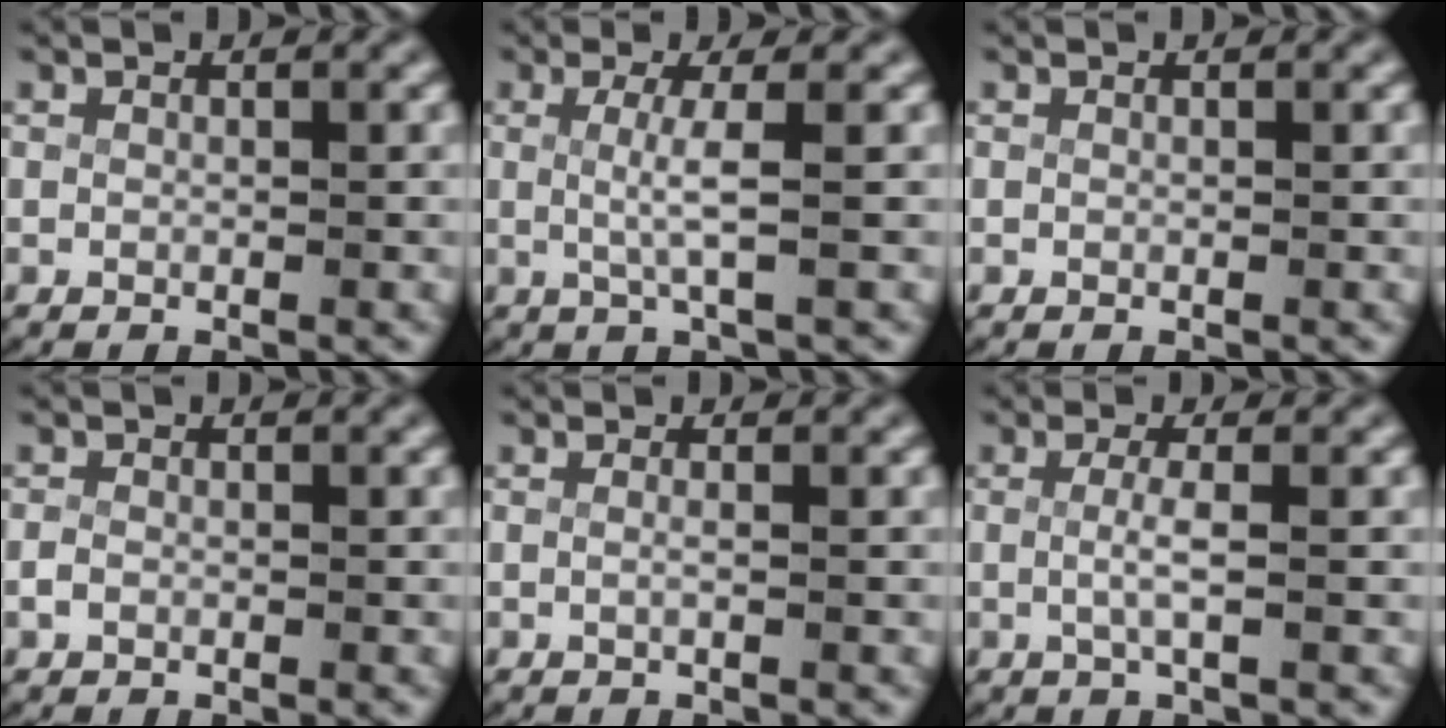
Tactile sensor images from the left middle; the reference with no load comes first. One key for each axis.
{"total": 3.0, "fx": 0.3, "fy": -0.3, "fz": 3.0, "tx": -0.065, "ty": -0.007, "tz": 0.009}
{"total": 0.0}
{"total": 0.8, "fx": -0.4, "fy": 0.5, "fz": 0.4, "tx": -0.020, "ty": -0.007, "tz": -0.004}
{"total": 0.8, "fx": -0.3, "fy": -0.2, "fz": 0.7, "tx": -0.021, "ty": -0.006, "tz": -0.004}
{"total": 2.2, "fx": -0.2, "fy": 0.0, "fz": 2.2, "tx": -0.051, "ty": -0.007, "tz": 0.000}